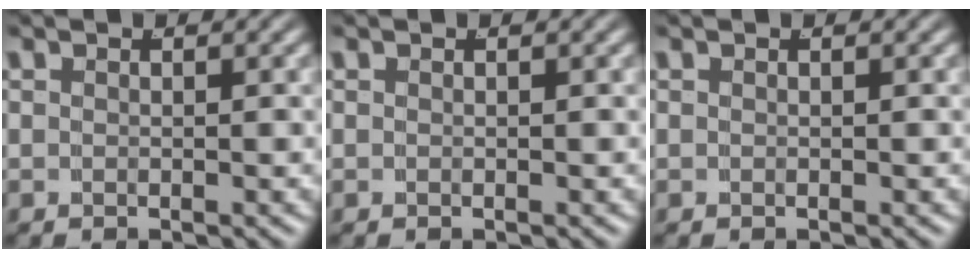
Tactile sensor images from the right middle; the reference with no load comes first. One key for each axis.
{"total": 0.0}
{"total": 0.0}